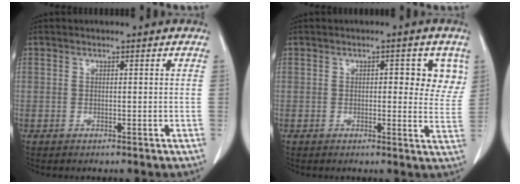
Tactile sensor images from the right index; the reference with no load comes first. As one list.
[{"total": 6.2, "force": [2.2, 2.8, 5.0], "torque": [-0.040, 0.001, 0.018]}]